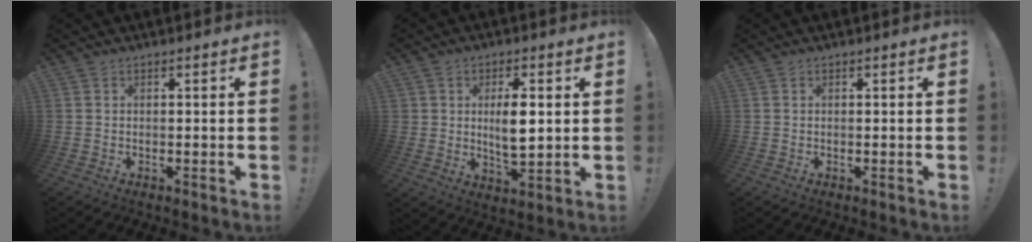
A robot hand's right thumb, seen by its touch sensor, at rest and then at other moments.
{"total": 10.5, "force": [1.5, 7.6, 7.1], "torque": [-0.118, 0.000, 0.032]}
{"total": 0.0}